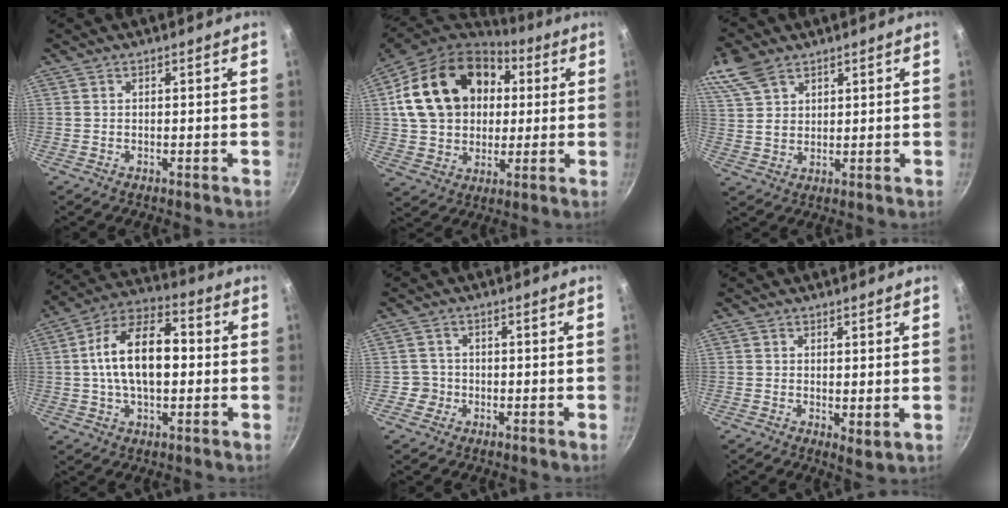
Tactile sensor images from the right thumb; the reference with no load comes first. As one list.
[{"total": 23.2, "force": [5.2, 17.5, 14.2], "torque": [-0.233, 0.021, 0.092]}, {"total": 9.1, "force": [5.9, 5.4, 4.5], "torque": [-0.080, -0.005, 0.120]}, {"total": 16.4, "force": [0.6, 9.3, 13.5], "torque": [-0.207, 0.035, -0.004]}, {"total": 2.8, "force": [-0.6, 2.7, 0.1], "torque": [0.019, 0.013, -0.011]}, {"total": 3.1, "force": [0.7, 1.7, 2.5], "torque": [-0.034, -0.015, 0.010]}]